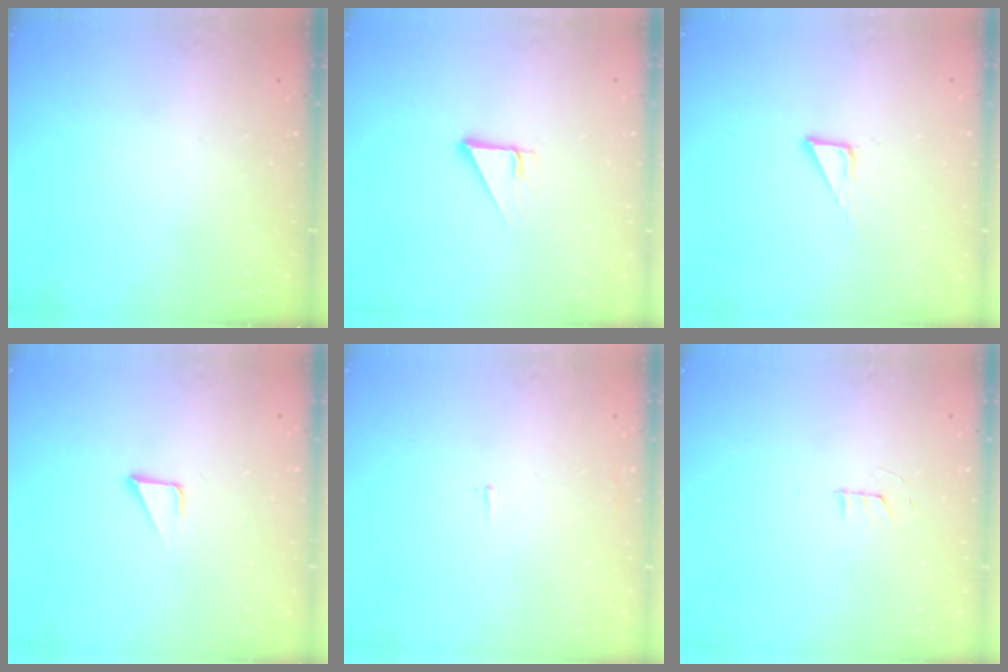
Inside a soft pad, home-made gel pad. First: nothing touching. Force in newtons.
{"total": 3.3, "press": 3.3, "slide": 0.2}
{"total": 1.9, "press": 1.9, "slide": 0.1}
{"total": 2.1, "press": 2.1, "slide": 0.1}
{"total": 1.8, "press": 1.8, "slide": 0.1}
{"total": 4.0, "press": 4.0, "slide": 0.4}